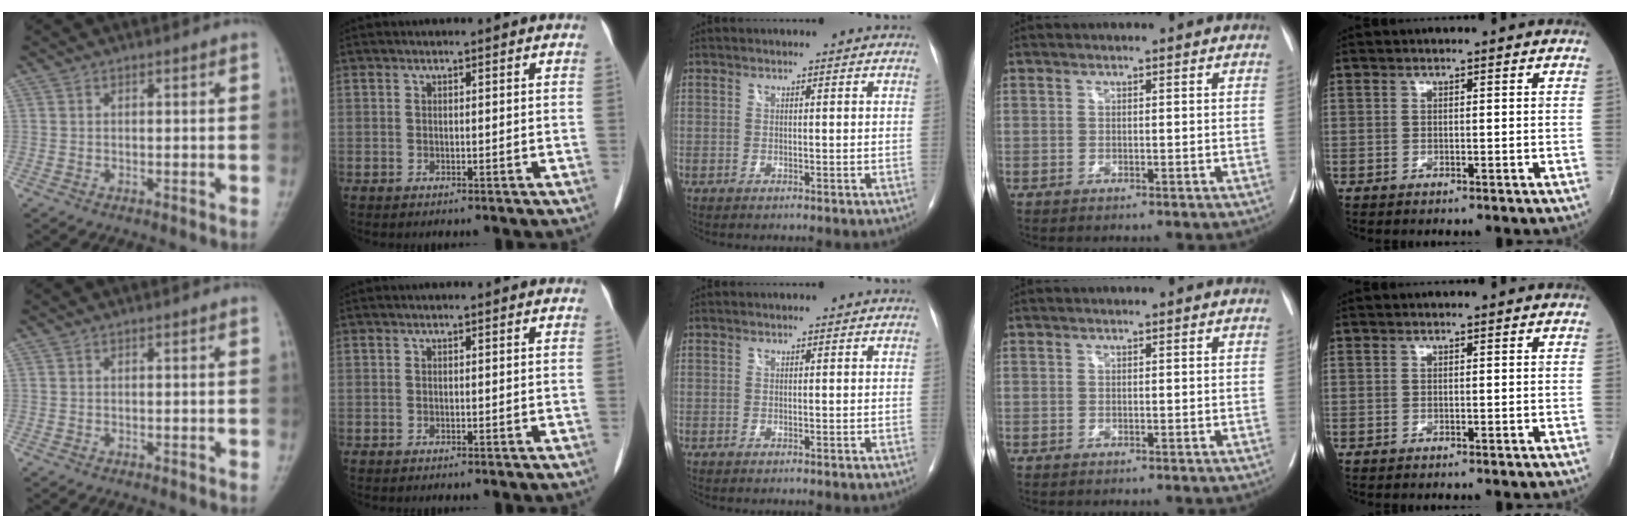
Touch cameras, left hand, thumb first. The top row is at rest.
{}